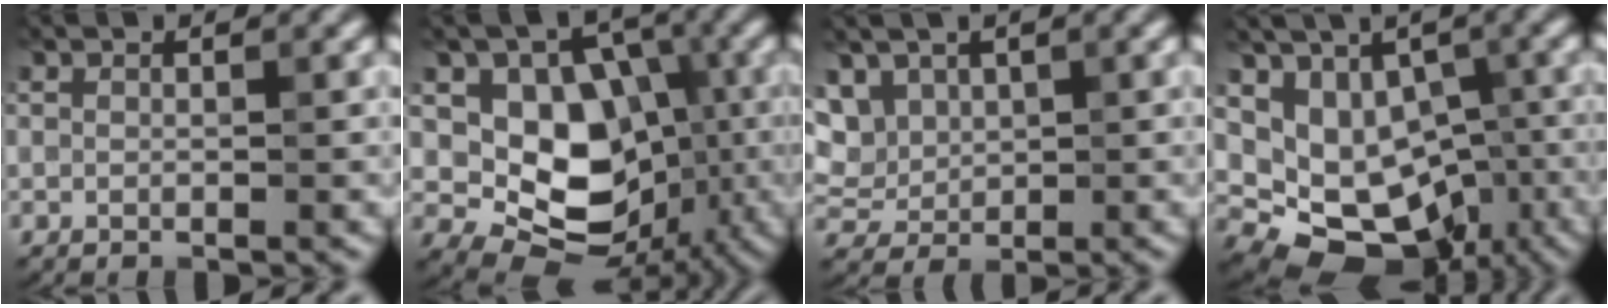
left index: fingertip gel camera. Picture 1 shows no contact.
{"total": 8.2, "force": [-1.0, 6.6, 4.7], "torque": [-0.068, -0.018, -0.016]}
{"total": 3.0, "force": [1.6, 2.4, 0.8], "torque": [-0.032, 0.006, 0.040]}
{"total": 9.9, "force": [-2.7, 8.2, 4.8], "torque": [-0.061, -0.004, -0.028]}